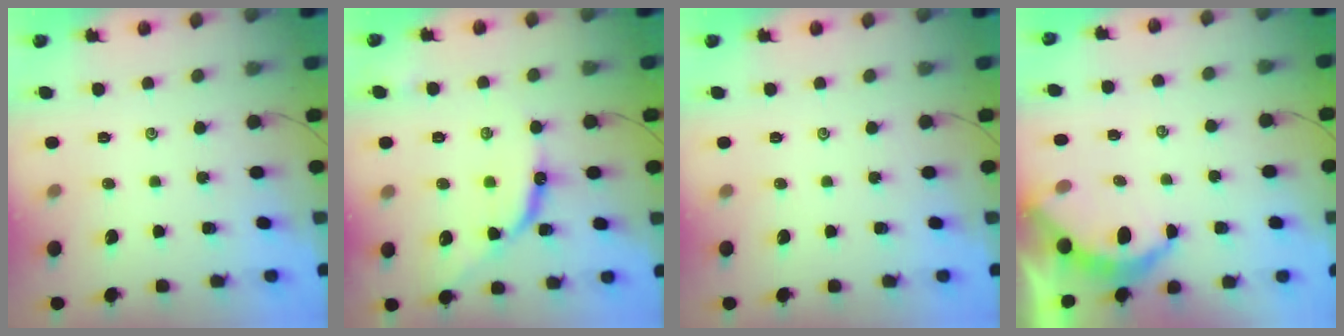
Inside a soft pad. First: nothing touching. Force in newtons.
{"total": 11.0, "press": 10.9, "slide": 0.9}
{"total": 0.0}
{"total": 5.8, "press": 5.8, "slide": 0.3}